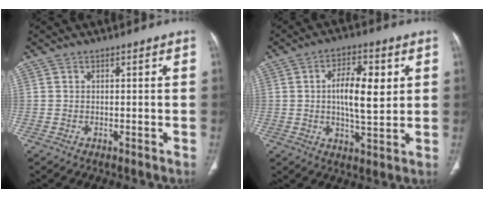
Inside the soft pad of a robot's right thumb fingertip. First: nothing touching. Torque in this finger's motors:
{"motor_torque": [-0.06, 0.23, -0.10, 0.33, 0.24]}